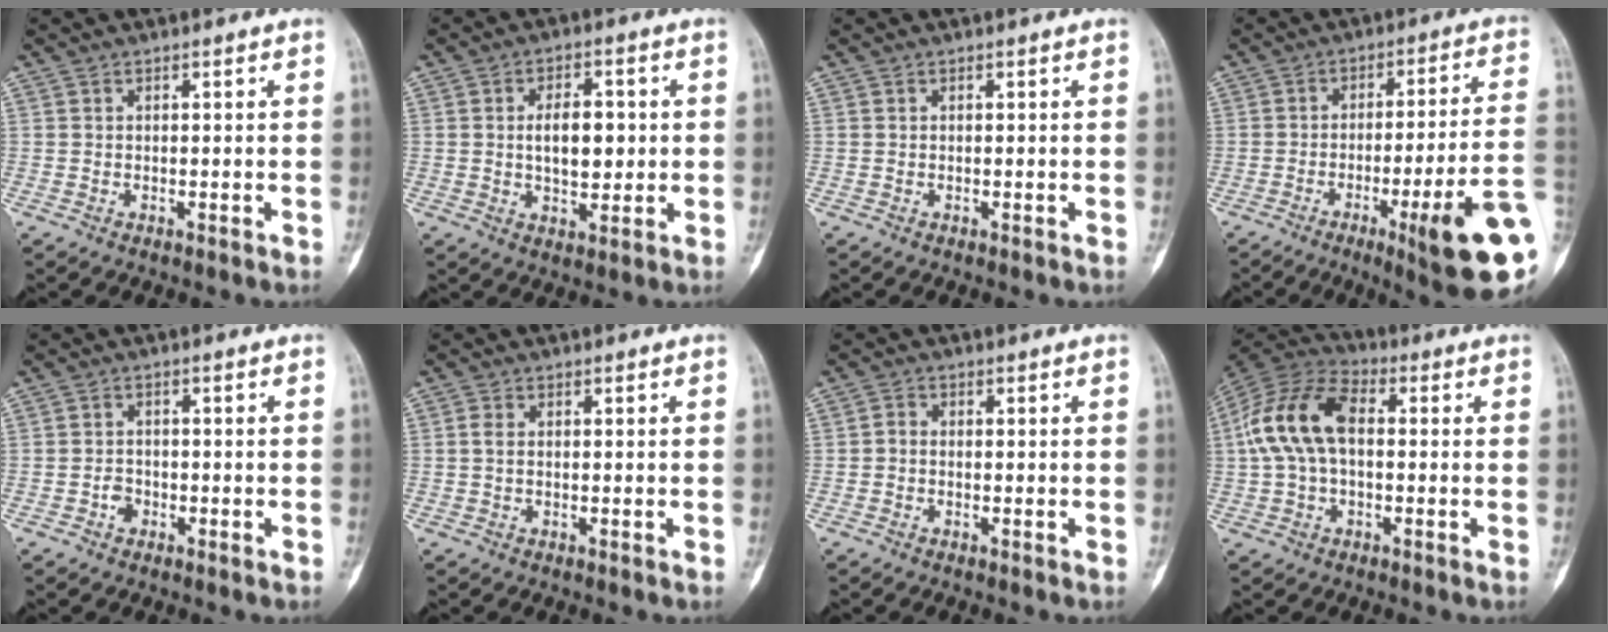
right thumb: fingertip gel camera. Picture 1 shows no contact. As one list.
[{"total": 8.1, "force": [0.6, 4.5, 6.6], "torque": [-0.086, 0.000, 0.012]}, {"total": 0.0}, {"total": 18.9, "force": [-6.7, 2.0, 17.6], "torque": [-0.199, 0.013, -0.091]}, {"total": 2.0, "force": [-1.0, 1.6, 0.8], "torque": [-0.002, 0.009, -0.021]}, {"total": 1.6, "force": [0.1, 1.0, 1.2], "torque": [-0.028, 0.000, 0.002]}, {"total": 1.4, "force": [-0.3, 1.1, 0.8], "torque": [-0.011, 0.003, -0.009]}, {"total": 14.0, "force": [0.9, 8.2, 11.3], "torque": [-0.229, 0.038, 0.007]}]